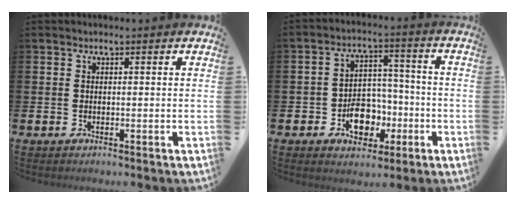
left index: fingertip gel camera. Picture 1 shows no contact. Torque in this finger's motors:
{"motor_torque": [1.47, 0.58, 0.46, 0.17]}